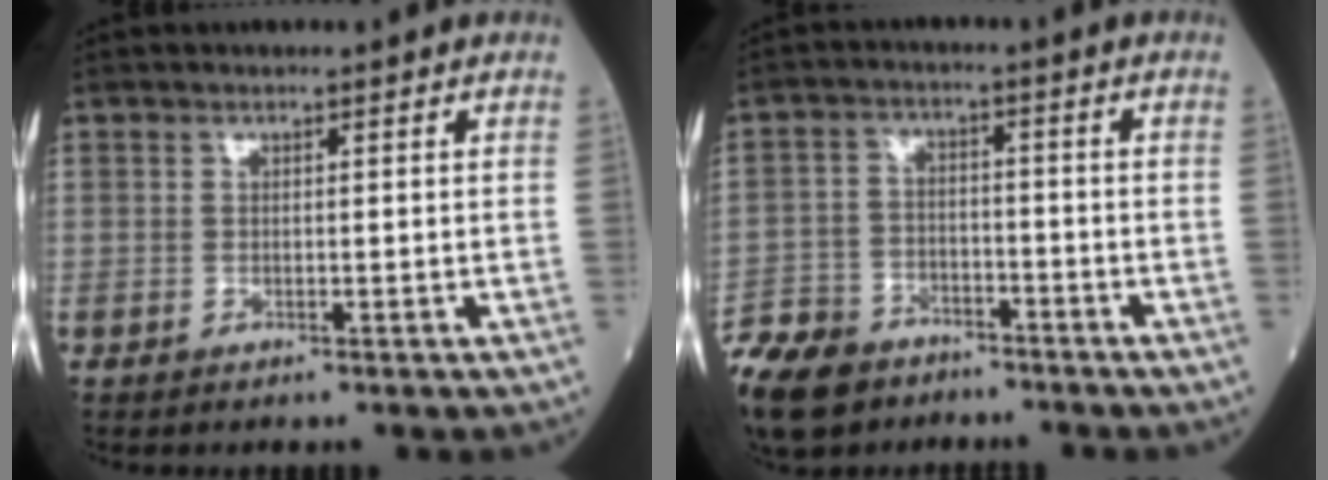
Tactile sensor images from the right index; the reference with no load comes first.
{"total": 10.6, "force": [-8.0, 5.6, 3.9], "torque": [-0.088, -0.010, -0.143]}